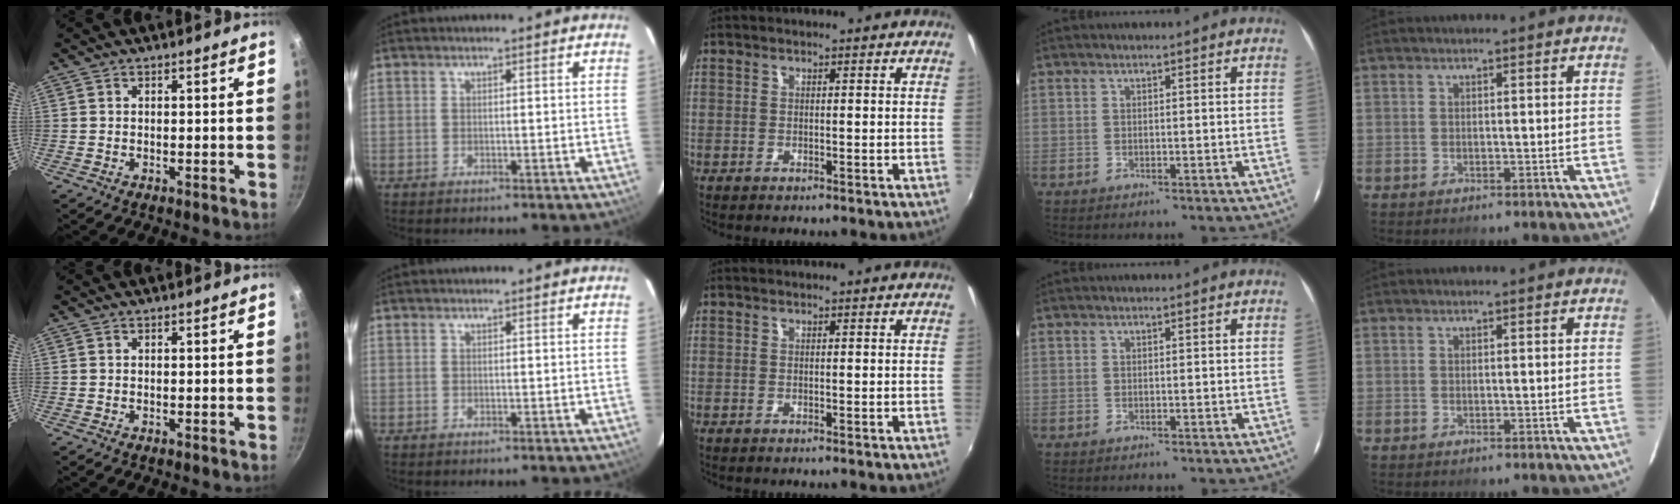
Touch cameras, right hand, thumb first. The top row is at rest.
{}